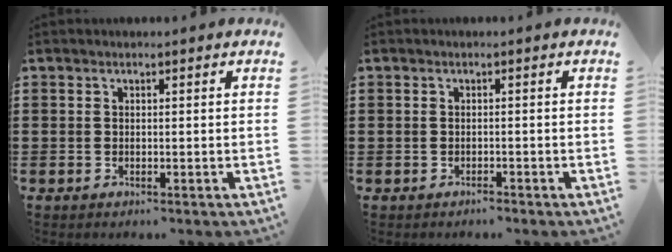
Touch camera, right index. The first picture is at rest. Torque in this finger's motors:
{"motor_torque": [-0.22, 0.77, -0.89, -0.21]}